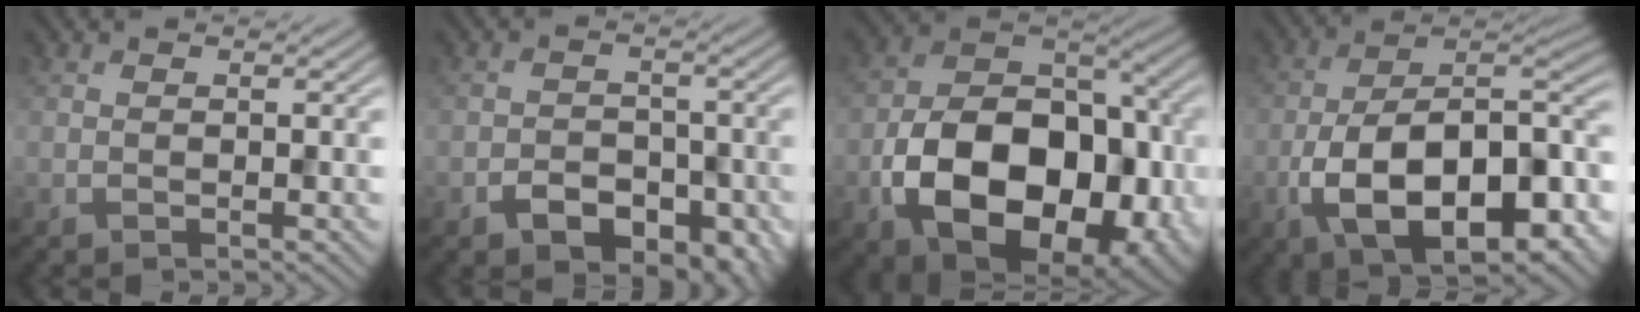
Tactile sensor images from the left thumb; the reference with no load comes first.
{"total": 5.7, "force": [-3.0, 3.5, 3.4], "torque": [-0.052, -0.012, -0.050]}
{"total": 17.7, "force": [-5.7, 11.8, 12.0], "torque": [-0.201, -0.049, -0.083]}
{"total": 17.0, "force": [-7.3, 8.5, 12.9], "torque": [-0.201, -0.022, -0.122]}